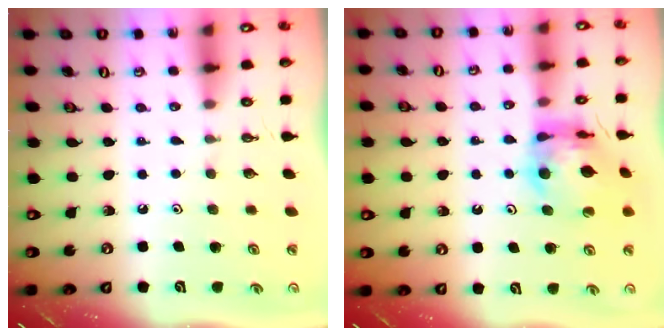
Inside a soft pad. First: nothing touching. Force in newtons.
{"total": 11.5, "press": 11.4, "slide": 1.4}